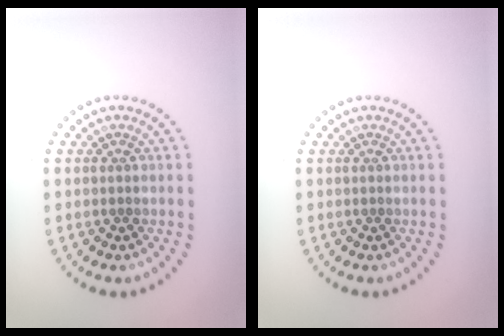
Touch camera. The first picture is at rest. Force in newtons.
{"total": 0.0}